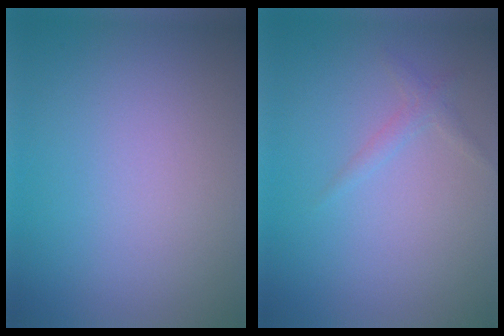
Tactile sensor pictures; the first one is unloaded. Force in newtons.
{"total": 1.1, "press": 1.1, "slide": 0.1}